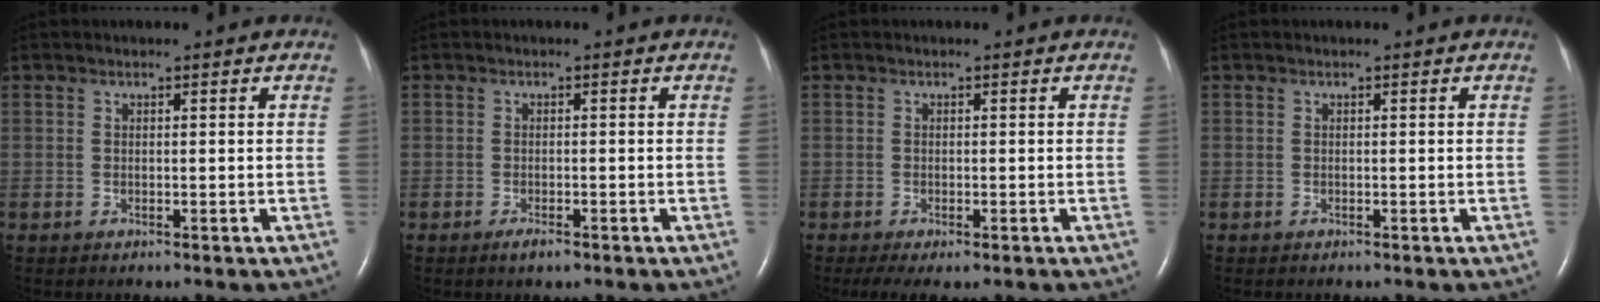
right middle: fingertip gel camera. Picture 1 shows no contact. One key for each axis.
{"total": 1.6, "fx": -1.1, "fy": 0.4, "fz": 1.1, "tx": -0.026, "ty": -0.003, "tz": -0.017}
{"total": 4.6, "fx": -3.2, "fy": 1.3, "fz": 3.1, "tx": -0.050, "ty": -0.014, "tz": -0.048}
{"total": 0.0}